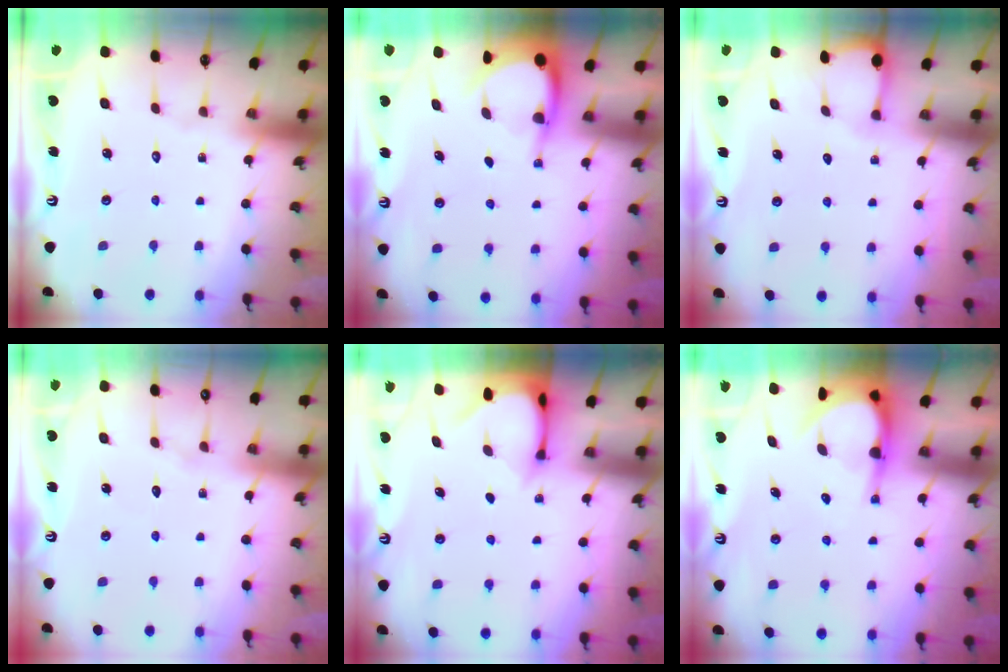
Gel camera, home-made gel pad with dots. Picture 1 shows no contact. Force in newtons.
{"total": 4.0, "press": 4.0, "slide": 0.2}
{"total": 2.2, "press": 2.2, "slide": 0.4}
{"total": 5.4, "press": 5.4, "slide": 0.8}
{"total": 3.4, "press": 3.4, "slide": 0.3}
{"total": 5.8, "press": 5.8, "slide": 0.6}